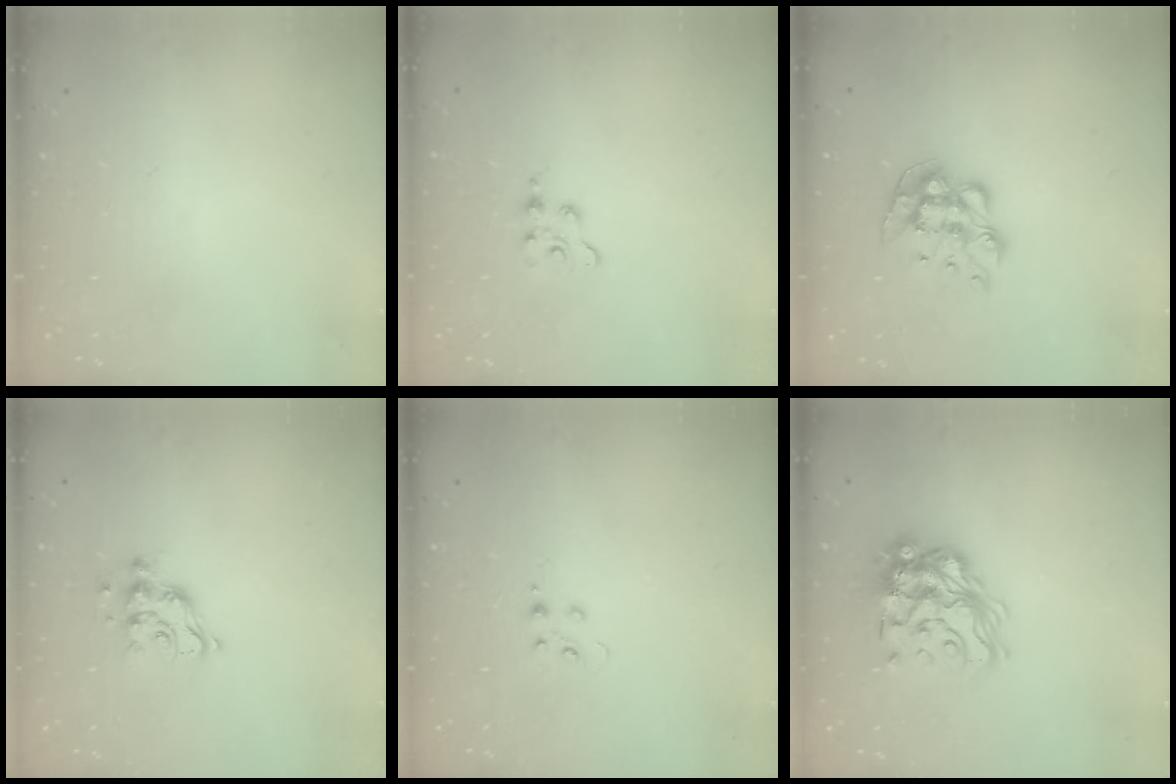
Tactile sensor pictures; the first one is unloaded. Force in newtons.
{"total": 2.5, "press": 2.5, "slide": 0.4}
{"total": 10.1, "press": 10.1, "slide": 0.6}
{"total": 9.4, "press": 9.4, "slide": 0.7}
{"total": 3.7, "press": 3.7, "slide": 0.4}
{"total": 18.1, "press": 18.1, "slide": 1.3}